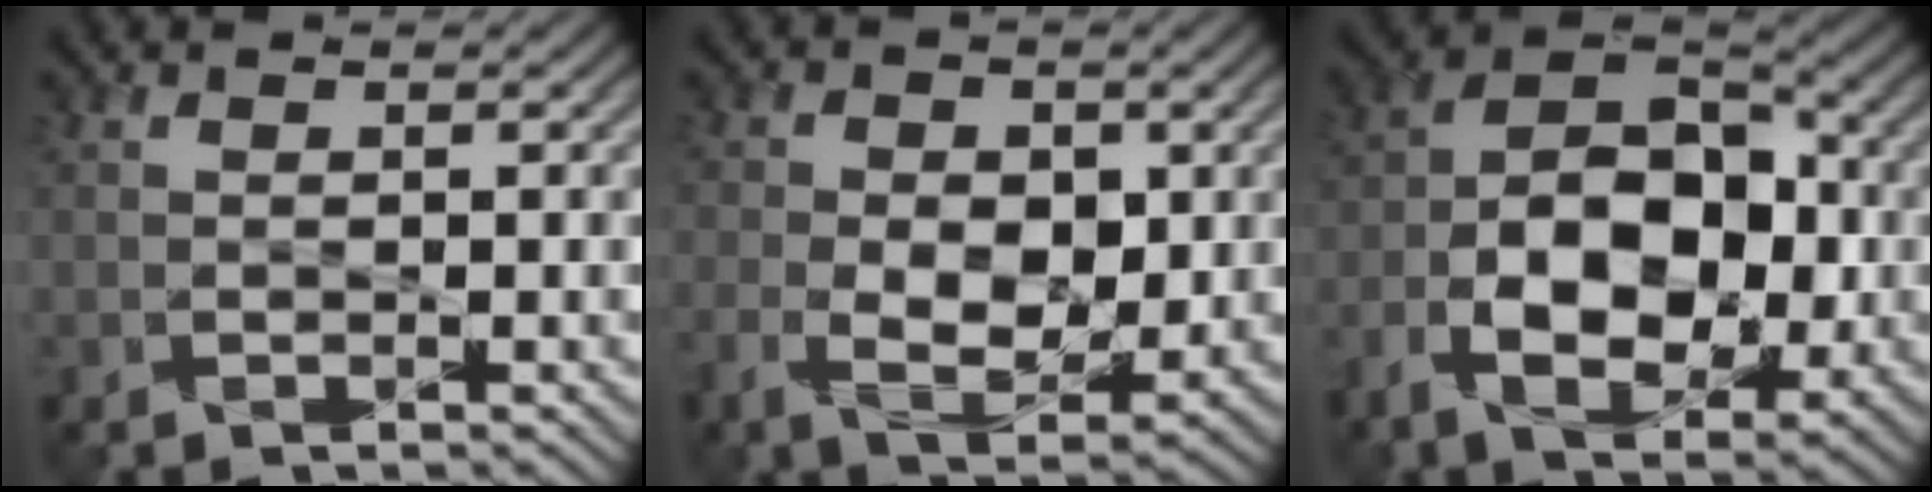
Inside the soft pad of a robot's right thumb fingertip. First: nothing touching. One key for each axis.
{"total": 7.5, "fx": -0.8, "fy": 4.7, "fz": 5.8, "tx": -0.112, "ty": -0.010, "tz": -0.017}
{"total": 12.9, "fx": -3.4, "fy": 7.8, "fz": 9.7, "tx": -0.175, "ty": -0.004, "tz": -0.068}